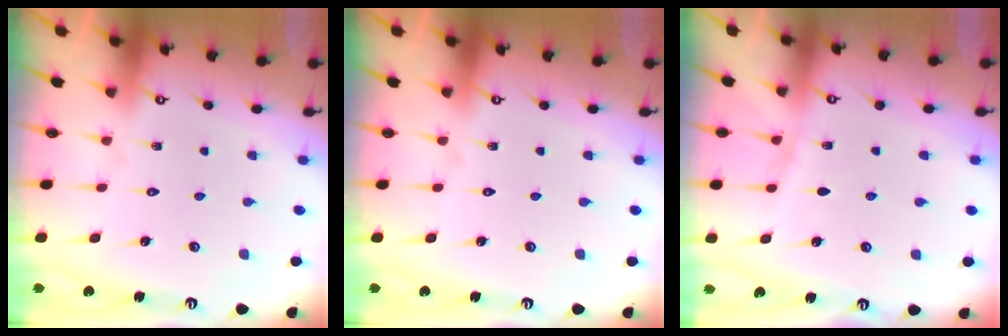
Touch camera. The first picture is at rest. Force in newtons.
{"total": 0.0}
{"total": 4.7, "press": 4.7, "slide": 0.6}